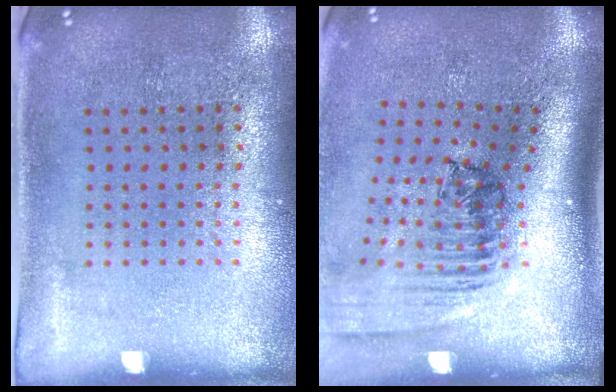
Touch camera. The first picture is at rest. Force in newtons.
{"total": 2.6, "press": 1.8, "slide": 1.8}